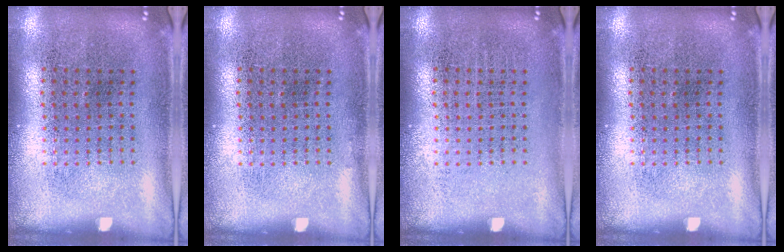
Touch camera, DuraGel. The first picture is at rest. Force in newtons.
{"total": 0.0}
{"total": 0.0}
{"total": 0.0}